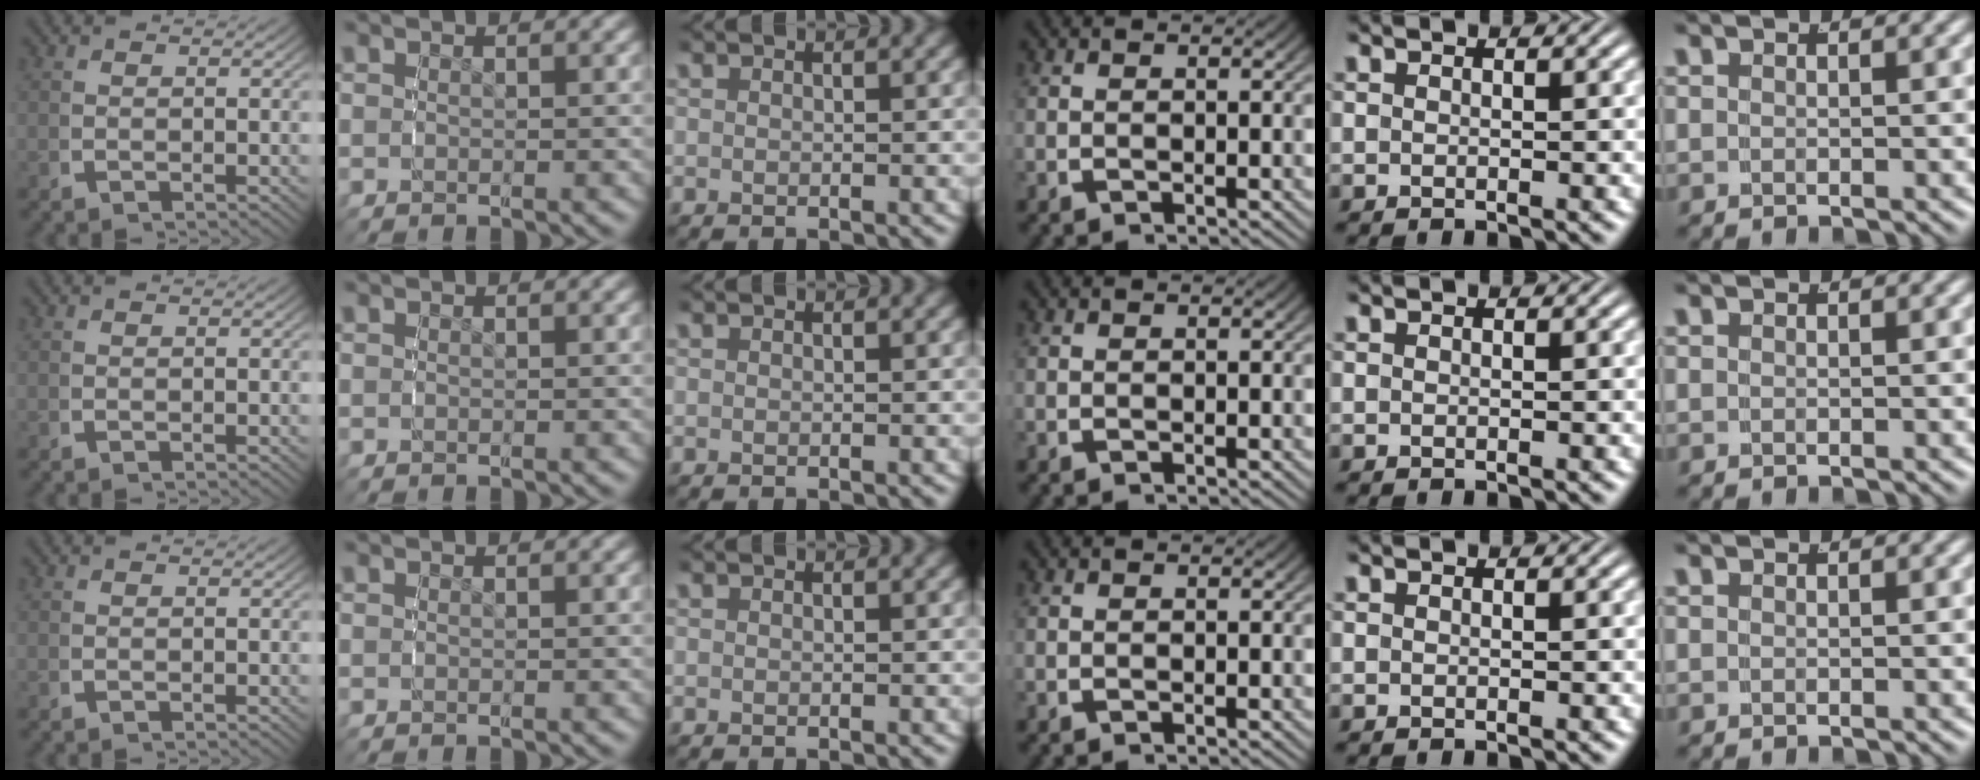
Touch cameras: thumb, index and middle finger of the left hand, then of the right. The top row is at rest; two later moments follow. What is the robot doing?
{"motion": "reach", "object": "paper"}